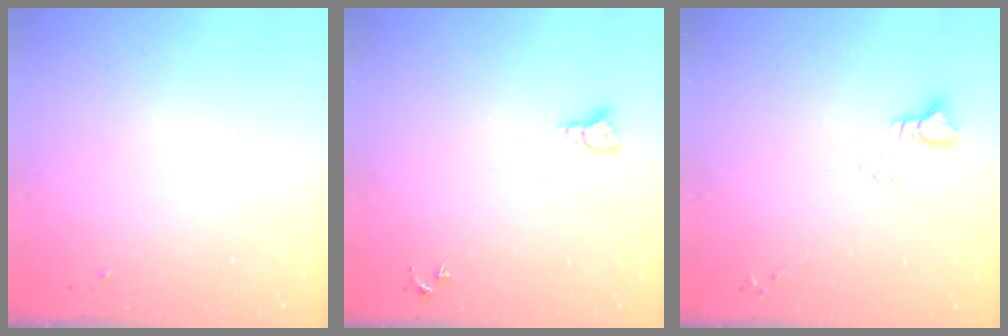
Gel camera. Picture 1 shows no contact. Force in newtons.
{"total": 3.2, "press": 3.2, "slide": 0.1}
{"total": 2.8, "press": 2.8, "slide": 0.2}